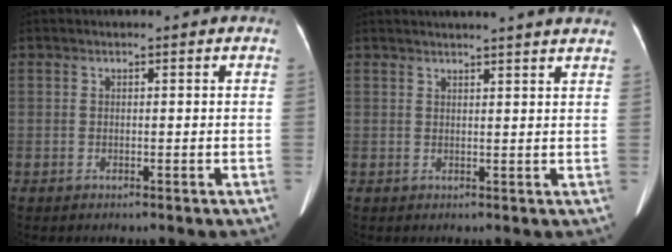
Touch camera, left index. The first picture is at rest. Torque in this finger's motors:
{"motor_torque": [0.67, -1.08, 0.02, 0.04]}